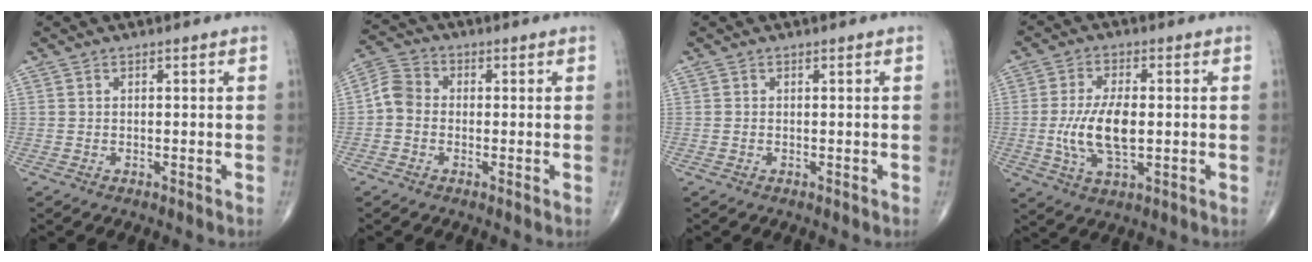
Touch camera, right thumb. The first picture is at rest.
{"total": 4.7, "force": [-0.8, 3.9, 2.6], "torque": [-0.038, 0.014, -0.029]}
{"total": 0.0}
{"total": 10.0, "force": [-0.6, 4.4, 8.9], "torque": [-0.181, -0.005, -0.010]}